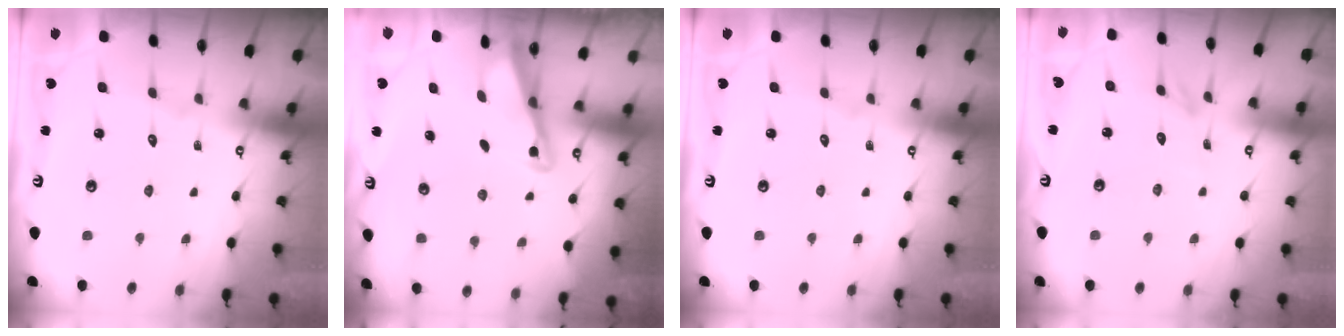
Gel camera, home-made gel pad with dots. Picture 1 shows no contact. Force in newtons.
{"total": 2.7, "press": 2.7, "slide": 0.3}
{"total": 0.0}
{"total": 2.8, "press": 2.8, "slide": 0.3}